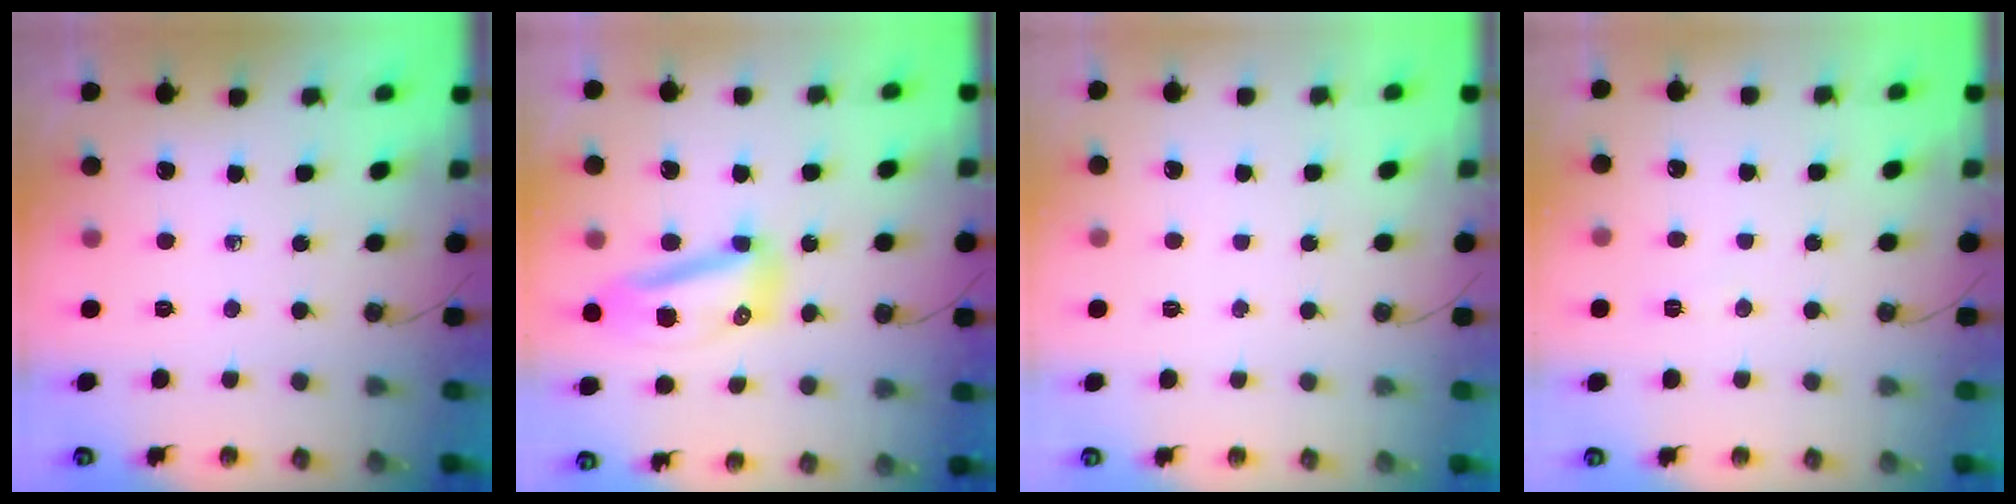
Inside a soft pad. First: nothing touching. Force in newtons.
{"total": 10.4, "press": 10.3, "slide": 1.1}
{"total": 1.2, "press": 1.2, "slide": 0.0}
{"total": 3.9, "press": 3.8, "slide": 1.0}